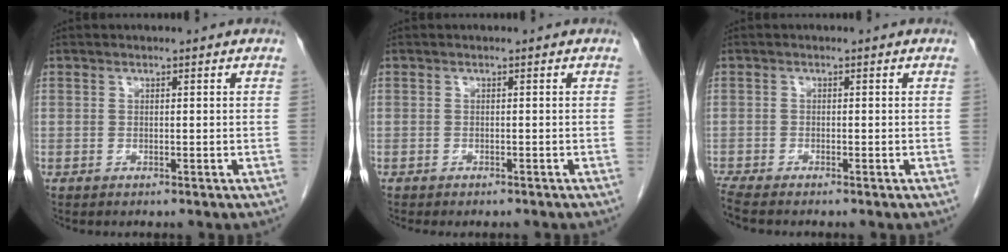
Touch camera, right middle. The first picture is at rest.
{"total": 2.6, "force": [-2.3, 0.7, 1.0], "torque": [-0.018, -0.006, -0.026]}
{"total": 2.6, "force": [-2.4, -0.1, 0.9], "torque": [-0.021, -0.009, -0.045]}